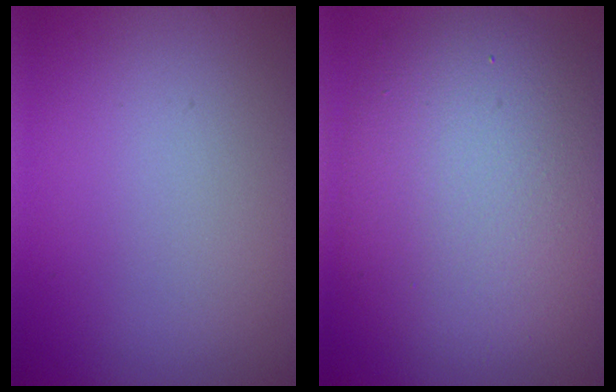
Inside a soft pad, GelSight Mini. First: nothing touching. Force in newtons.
{"total": 11.0, "press": 11.0, "slide": 0.4}